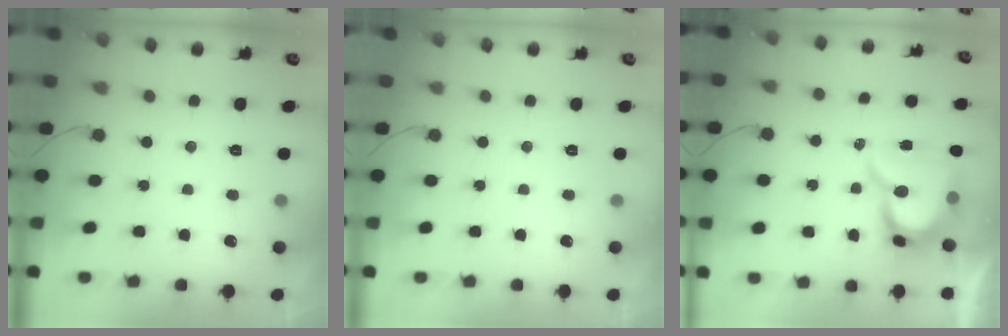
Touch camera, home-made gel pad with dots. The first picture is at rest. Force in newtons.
{"total": 0.0}
{"total": 12.6, "press": 12.5, "slide": 1.4}